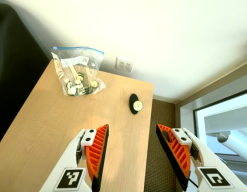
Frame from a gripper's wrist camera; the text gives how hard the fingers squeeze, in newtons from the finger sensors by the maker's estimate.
{"total": 0.0}